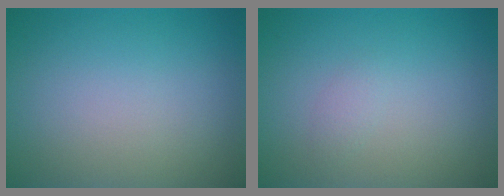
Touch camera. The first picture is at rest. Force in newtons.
{"total": 0.7, "press": 0.7, "slide": 0.0}